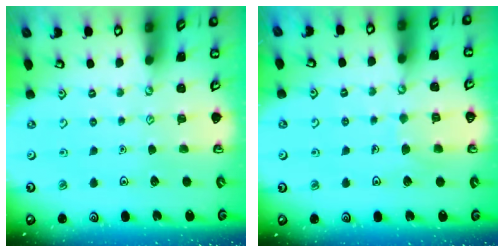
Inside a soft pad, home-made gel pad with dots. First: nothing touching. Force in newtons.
{"total": 5.6, "press": 5.6, "slide": 0.2}